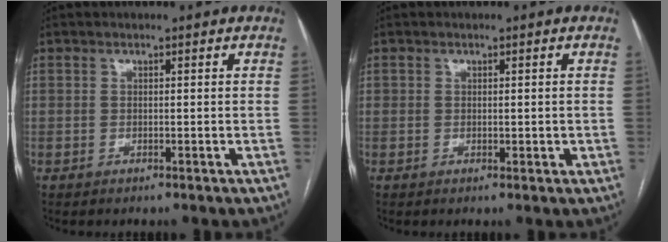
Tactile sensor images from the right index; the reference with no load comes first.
{"total": 1.3, "force": [0.0, 1.1, 0.8], "torque": [-0.009, 0.003, 0.004]}